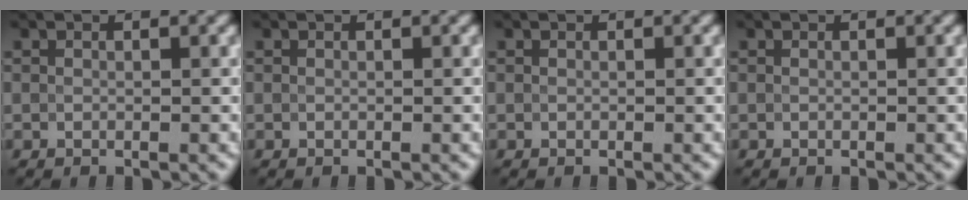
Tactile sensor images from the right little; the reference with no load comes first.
{"total": 0.0}
{"total": 0.0}
{"total": 0.0}